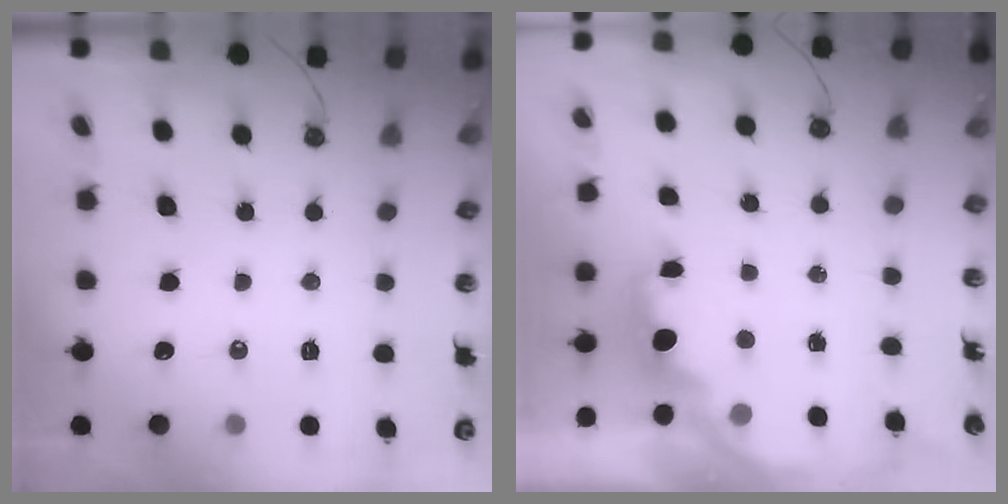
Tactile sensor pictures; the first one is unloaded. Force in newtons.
{"total": 2.3, "press": 2.1, "slide": 0.8}